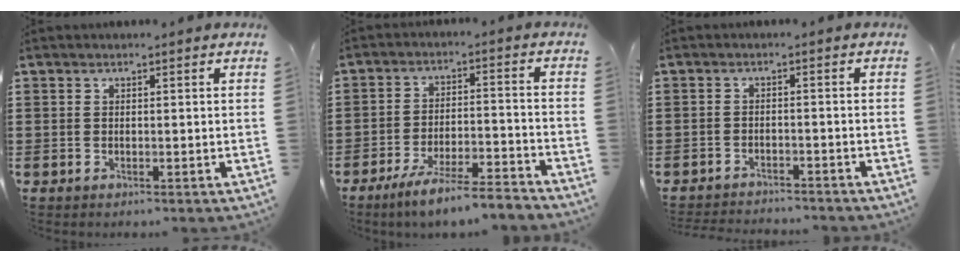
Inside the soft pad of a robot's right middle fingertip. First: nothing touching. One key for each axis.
{"total": 6.6, "fx": -5.8, "fy": 0.0, "fz": 3.1, "tx": -0.059, "ty": -0.008, "tz": -0.111}
{"total": 2.4, "fx": -2.4, "fy": 0.1, "fz": 0.0, "tx": -0.005, "ty": 0.000, "tz": -0.051}